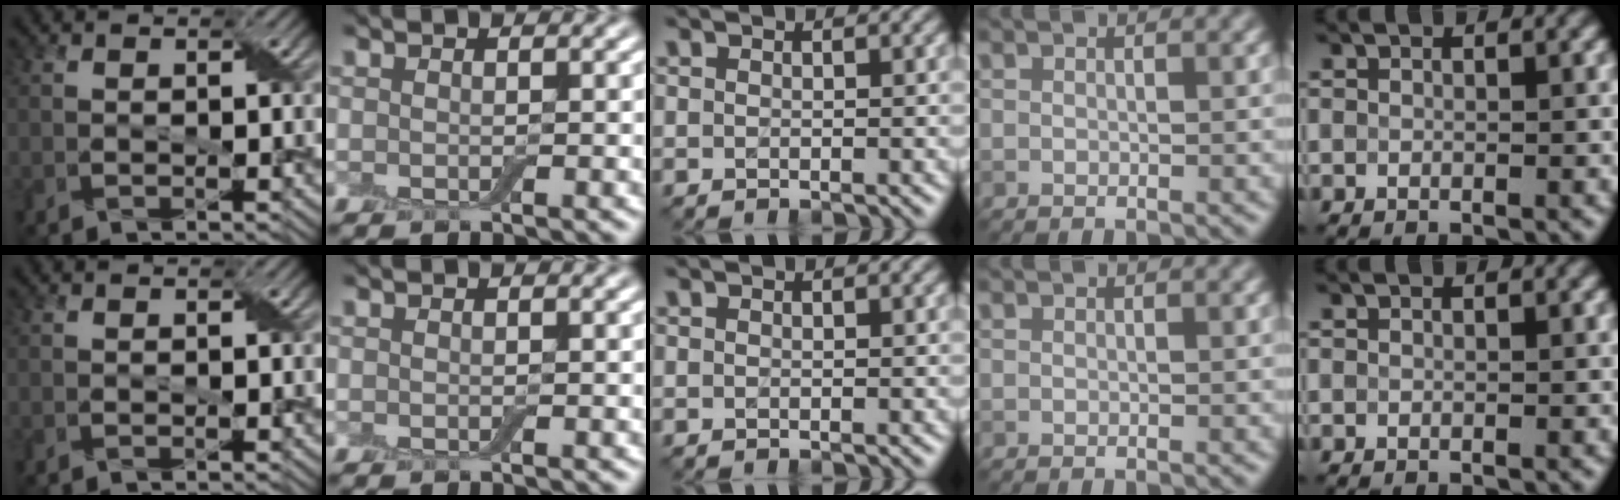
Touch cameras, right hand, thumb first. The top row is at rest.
{}